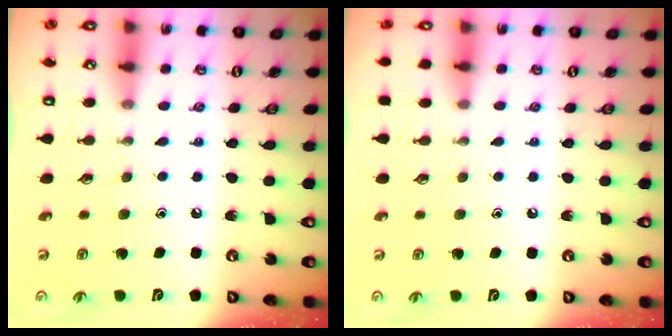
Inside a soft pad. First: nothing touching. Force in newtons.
{"total": 2.8, "press": 2.7, "slide": 0.4}